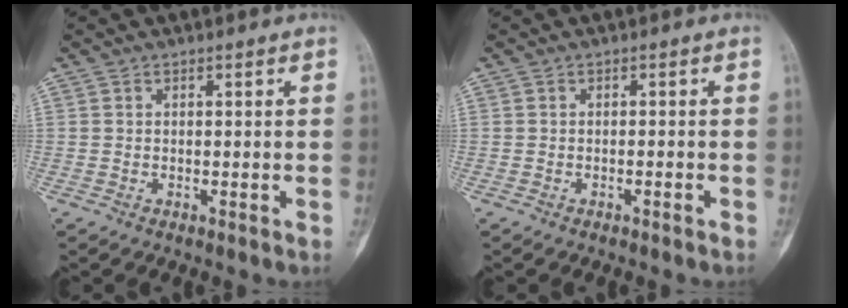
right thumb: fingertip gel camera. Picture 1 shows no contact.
{"total": 0.7, "force": [-0.5, 0.1, 0.5], "torque": [-0.014, 0.008, -0.004]}